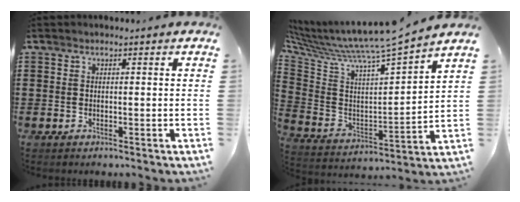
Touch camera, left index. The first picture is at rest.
{"total": 7.7, "force": [7.0, -0.7, 3.2], "torque": [-0.098, -0.076, 0.106]}